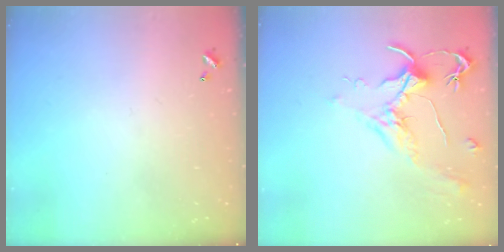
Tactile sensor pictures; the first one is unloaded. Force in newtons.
{"total": 1.8, "press": 1.7, "slide": 0.8}